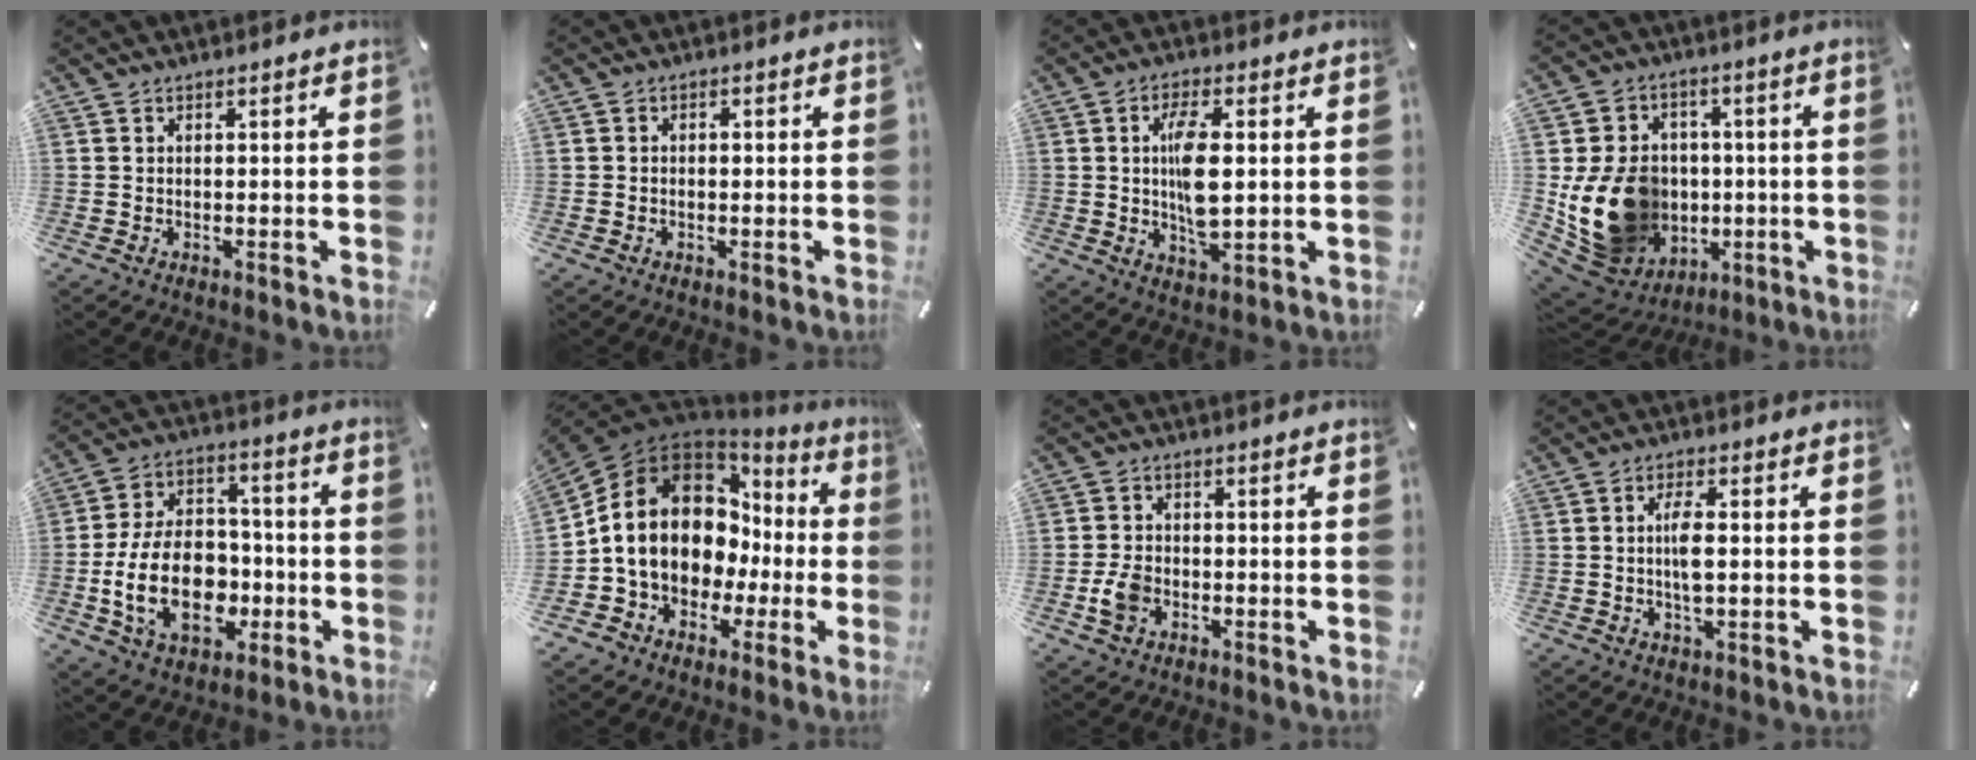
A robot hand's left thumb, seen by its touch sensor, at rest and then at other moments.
{"total": 1.0, "force": [-0.3, 0.7, 0.6], "torque": [-0.012, 0.003, -0.006]}
{"total": 9.5, "force": [1.1, 3.9, 8.7], "torque": [-0.183, -0.011, 0.007]}
{"total": 17.3, "force": [-1.6, 14.8, 8.8], "torque": [-0.168, 0.007, -0.011]}
{"total": 20.2, "force": [-4.7, 13.8, 14.0], "torque": [-0.276, 0.016, -0.073]}
{"total": 17.1, "force": [2.2, 13.5, 10.2], "torque": [-0.199, -0.024, 0.044]}
{"total": 5.0, "force": [-1.6, 3.7, 3.0], "torque": [-0.069, 0.004, -0.031]}
{"total": 5.0, "force": [0.2, 1.4, 4.8], "torque": [-0.105, -0.005, -0.003]}